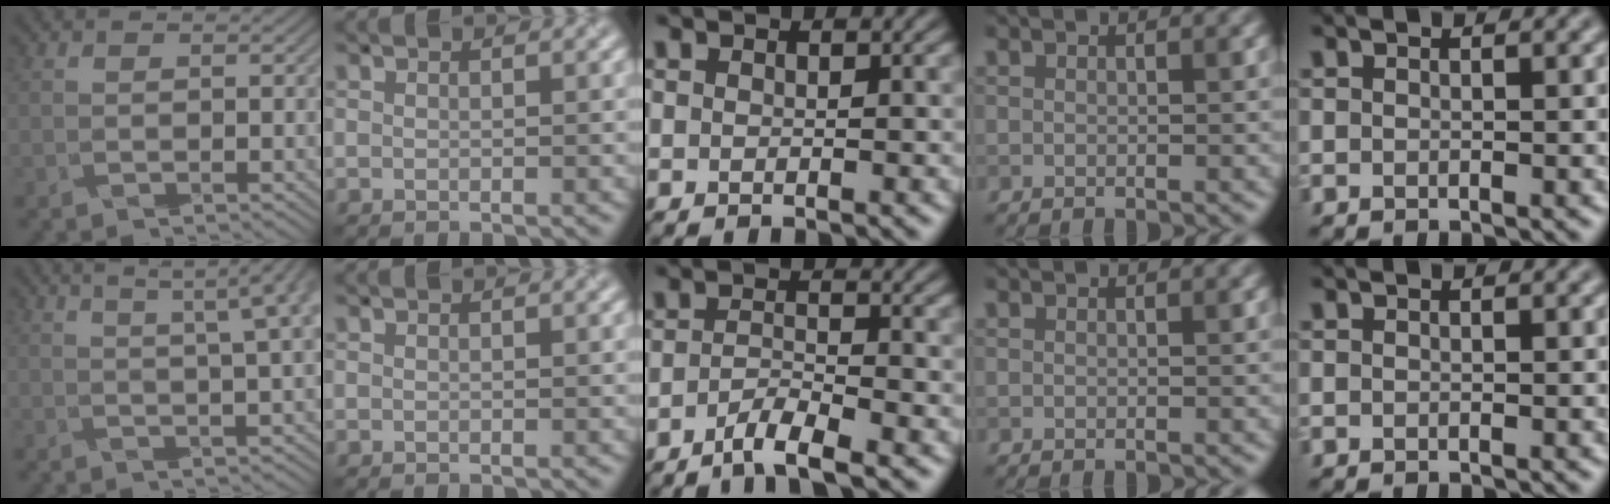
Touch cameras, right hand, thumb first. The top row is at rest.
{"thumb": {"total": 6.3, "force": [3.3, 0.5, 5.4], "torque": [-0.067, 0.026, 0.044]}, "middle": {"total": 3.2, "force": [-2.2, 0.5, 2.3], "torque": [-0.040, 0.000, -0.049]}}